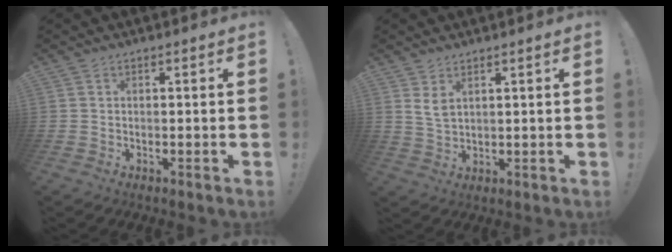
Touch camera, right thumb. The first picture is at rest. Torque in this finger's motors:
{"motor_torque": [-0.22, 0.30, 0.38, 0.07, 0.16]}